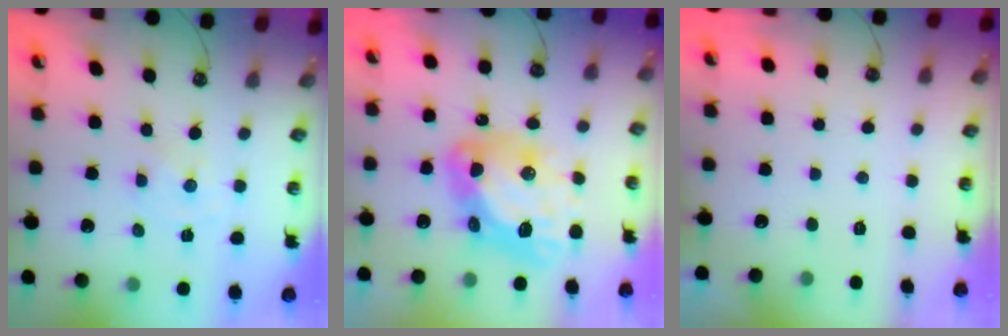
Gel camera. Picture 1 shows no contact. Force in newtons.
{"total": 18.7, "press": 18.6, "slide": 2.2}
{"total": 0.0}